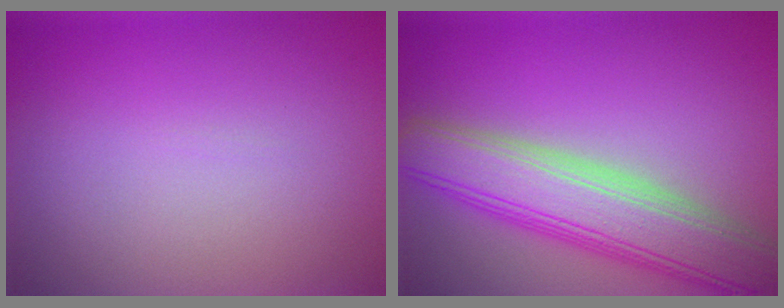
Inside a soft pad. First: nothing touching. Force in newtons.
{"total": 8.7, "press": 8.7, "slide": 0.4}